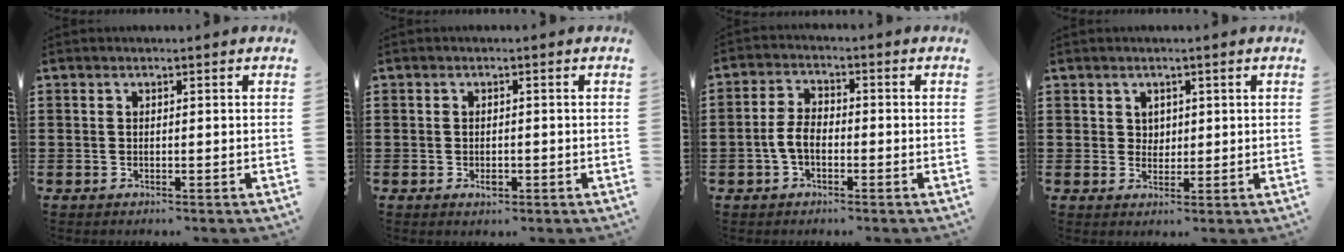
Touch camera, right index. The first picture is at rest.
{"total": 1.6, "force": [-0.6, 1.0, 1.0], "torque": [-0.020, 0.000, -0.011]}
{"total": 4.3, "force": [-1.3, 2.5, 3.3], "torque": [-0.081, 0.000, -0.031]}
{"total": 2.0, "force": [1.1, 1.7, 0.4], "torque": [-0.014, 0.008, 0.020]}